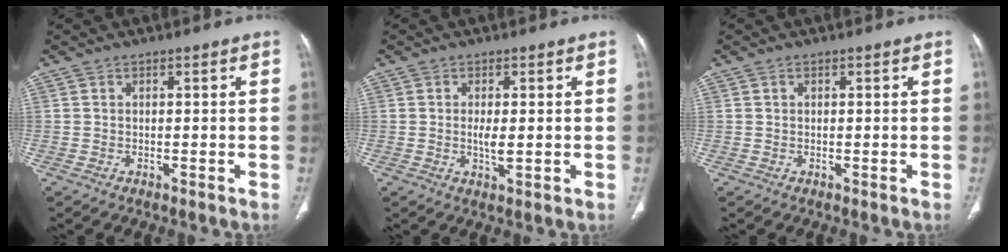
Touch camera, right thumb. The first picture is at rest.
{"total": 2.8, "force": [-0.1, 0.8, 2.7], "torque": [-0.059, -0.008, 0.000]}
{"total": 0.0}